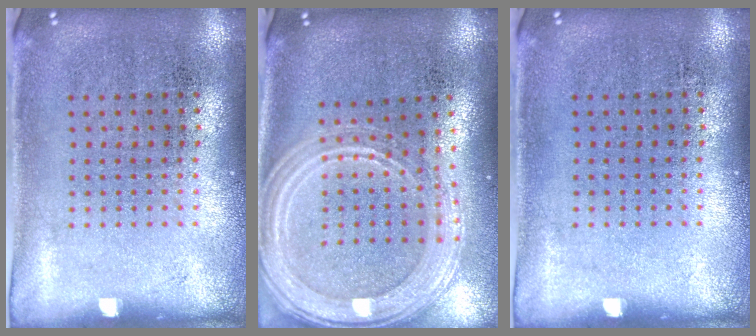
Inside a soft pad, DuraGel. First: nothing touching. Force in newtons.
{"total": 2.3, "press": 2.1, "slide": 1.1}
{"total": 0.0}